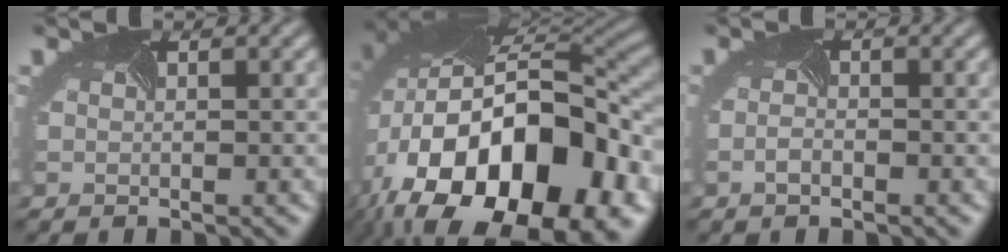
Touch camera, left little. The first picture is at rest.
{"total": 19.5, "force": [-6.4, 11.3, 14.5], "torque": [-0.279, -0.048, -0.073]}
{"total": 1.3, "force": [-1.2, 0.0, 0.2], "torque": [-0.017, -0.002, -0.017]}